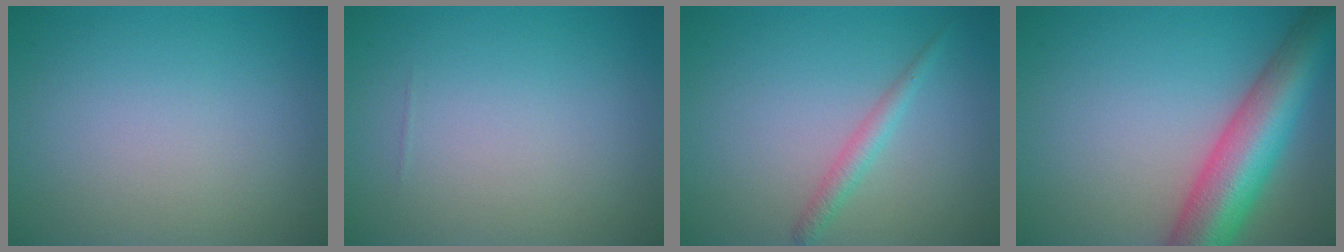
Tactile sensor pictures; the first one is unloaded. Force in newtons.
{"total": 0.0}
{"total": 1.6, "press": 1.6, "slide": 0.0}
{"total": 9.3, "press": 9.3, "slide": 0.3}